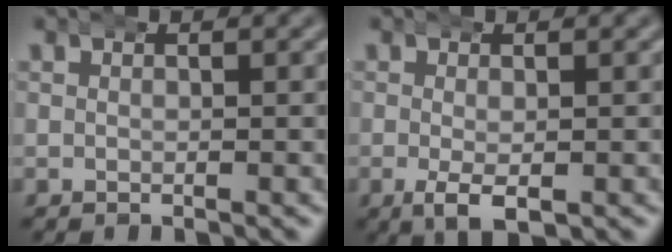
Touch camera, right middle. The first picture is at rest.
{"total": 3.9, "force": [-1.8, 1.7, 3.1], "torque": [-0.067, -0.023, -0.016]}